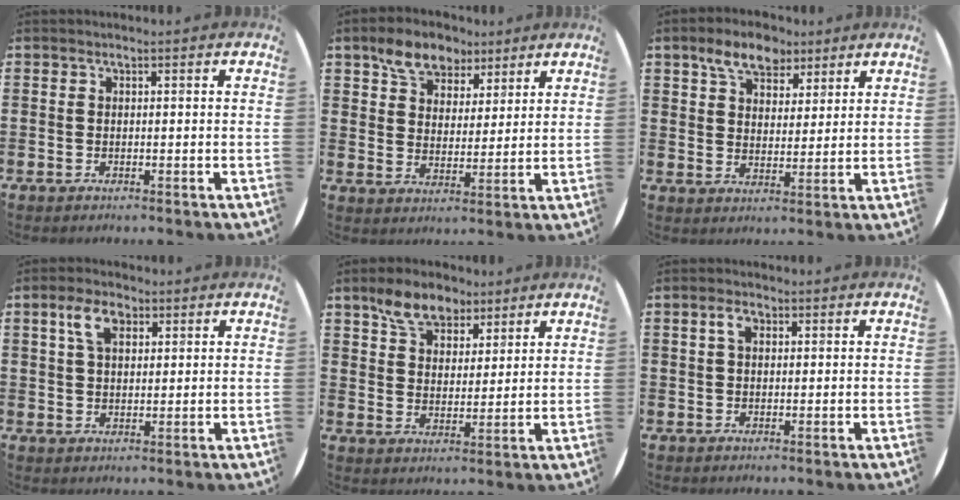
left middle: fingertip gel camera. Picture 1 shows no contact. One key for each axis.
{"total": 6.8, "fx": 5.3, "fy": 3.7, "fz": 1.8, "tx": -0.043, "ty": -0.005, "tz": 0.097}
{"total": 6.6, "fx": 4.9, "fy": 3.6, "fz": 2.6, "tx": -0.053, "ty": -0.002, "tz": 0.088}
{"total": 4.8, "fx": 2.6, "fy": 2.8, "fz": 2.9, "tx": -0.060, "ty": 0.008, "tz": 0.045}
{"total": 6.7, "fx": 5.2, "fy": 3.6, "fz": 2.3, "tx": -0.049, "ty": -0.005, "tz": 0.094}
{"total": 2.5, "fx": 1.1, "fy": 1.5, "fz": 1.7, "tx": -0.029, "ty": 0.004, "tz": 0.018}